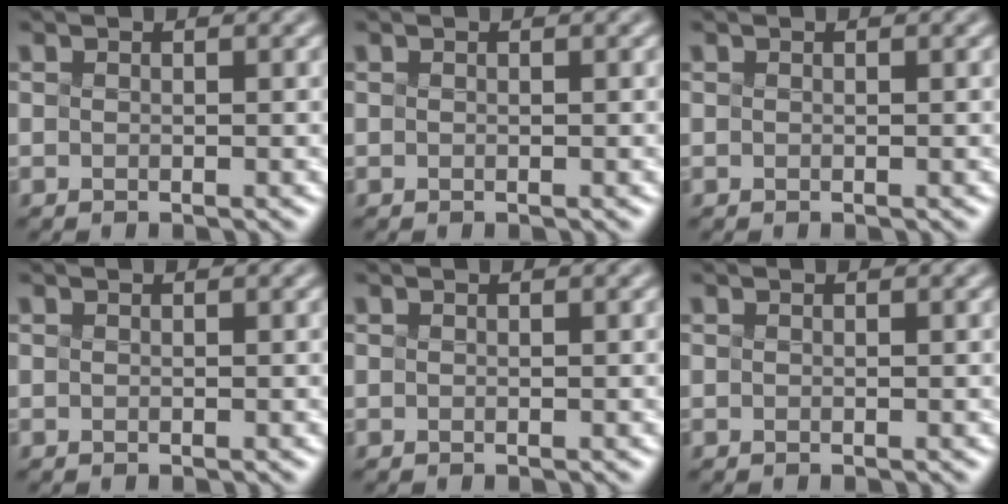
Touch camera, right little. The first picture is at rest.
{"total": 0.0}
{"total": 0.0}
{"total": 0.0}
{"total": 0.0}
{"total": 0.0}